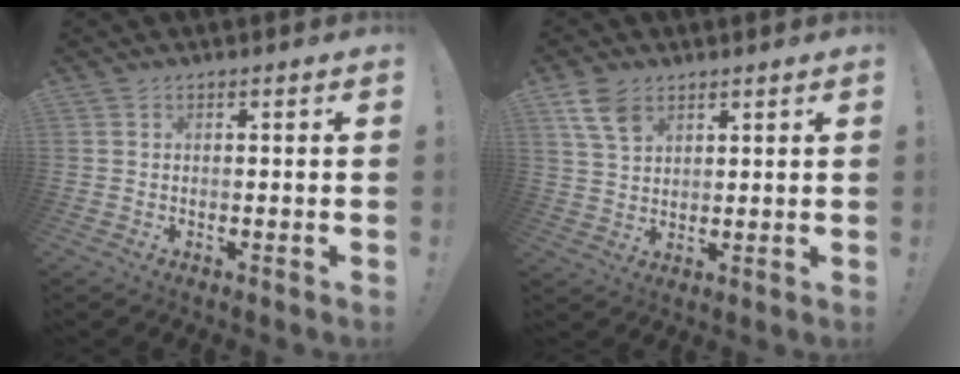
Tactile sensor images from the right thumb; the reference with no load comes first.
{"total": 7.9, "force": [4.5, 5.0, 4.2], "torque": [-0.080, -0.011, 0.091]}